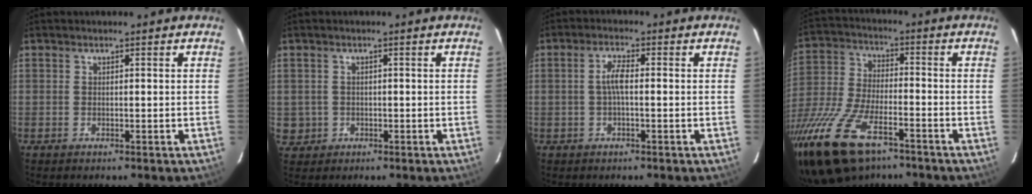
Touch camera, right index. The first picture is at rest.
{"total": 3.5, "force": [-0.4, 3.5, 0.5], "torque": [-0.009, 0.010, 0.005]}
{"total": 3.1, "force": [-0.3, 0.7, 3.0], "torque": [-0.061, 0.008, -0.005]}
{"total": 21.7, "force": [-14.0, 9.3, 13.7], "torque": [-0.310, -0.047, -0.259]}